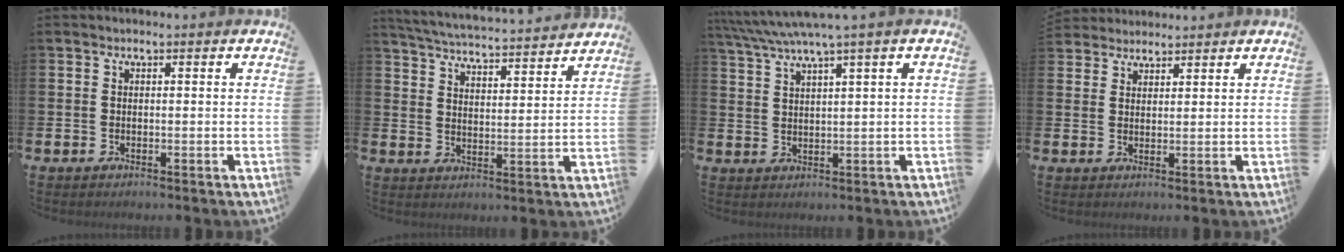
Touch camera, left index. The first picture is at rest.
{"total": 5.0, "force": [4.9, 0.1, 0.7], "torque": [-0.039, -0.042, 0.083]}
{"total": 4.2, "force": [3.2, -0.5, 2.5], "torque": [-0.065, -0.006, 0.057]}
{"total": 3.2, "force": [3.1, 0.8, -0.4], "torque": [-0.001, -0.009, 0.058]}